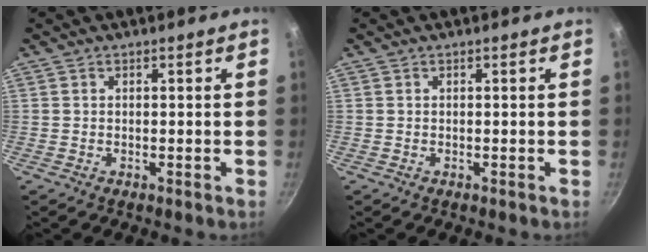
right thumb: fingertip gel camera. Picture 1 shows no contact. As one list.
[{"total": 0.0}]